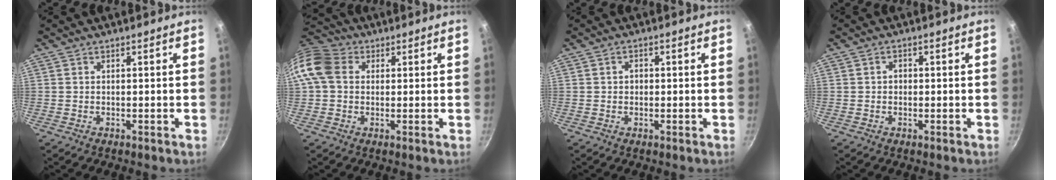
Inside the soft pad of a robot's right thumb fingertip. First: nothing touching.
{"total": 11.4, "force": [2.0, 9.3, 6.4], "torque": [-0.117, 0.022, 0.019]}
{"total": 1.6, "force": [0.1, 1.4, 0.9], "torque": [-0.010, 0.003, -0.001]}
{"total": 1.5, "force": [0.0, 1.3, 0.8], "torque": [-0.009, 0.004, -0.003]}